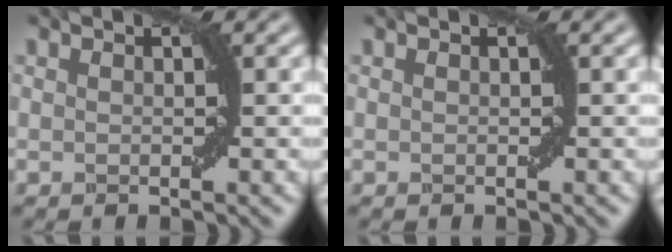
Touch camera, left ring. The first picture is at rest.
{"total": 0.0}